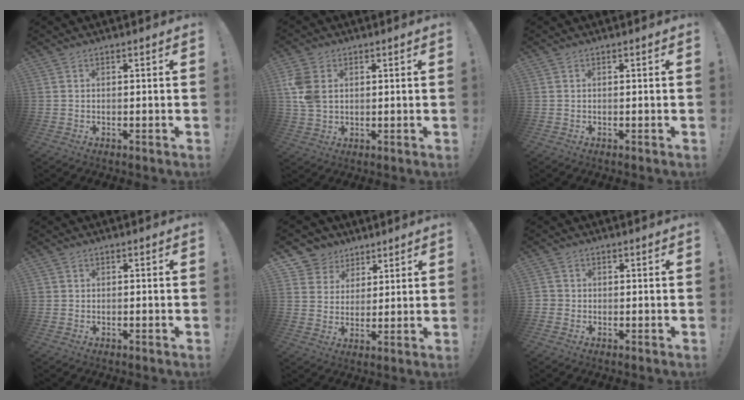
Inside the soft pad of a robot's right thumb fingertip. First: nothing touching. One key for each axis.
{"total": 7.9, "fx": 2.0, "fy": 5.8, "fz": 4.9, "tx": -0.102, "ty": 0.002, "tz": 0.040}
{"total": 0.0}
{"total": 1.1, "fx": -0.5, "fy": 1.0, "fz": 0.2, "tx": -0.004, "ty": 0.003, "tz": -0.008}
{"total": 7.8, "fx": 4.2, "fy": 6.5, "fz": 0.7, "tx": -0.013, "ty": -0.031, "tz": 0.086}
{"total": 1.8, "fx": -0.5, "fy": 1.6, "fz": 0.5, "tx": -0.010, "ty": 0.006, "tz": -0.008}